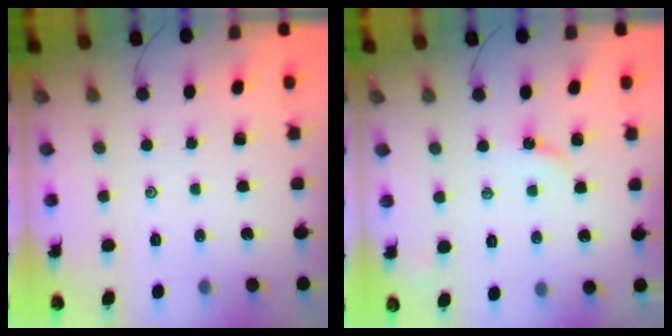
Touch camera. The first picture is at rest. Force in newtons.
{"total": 2.6, "press": 2.6, "slide": 0.4}